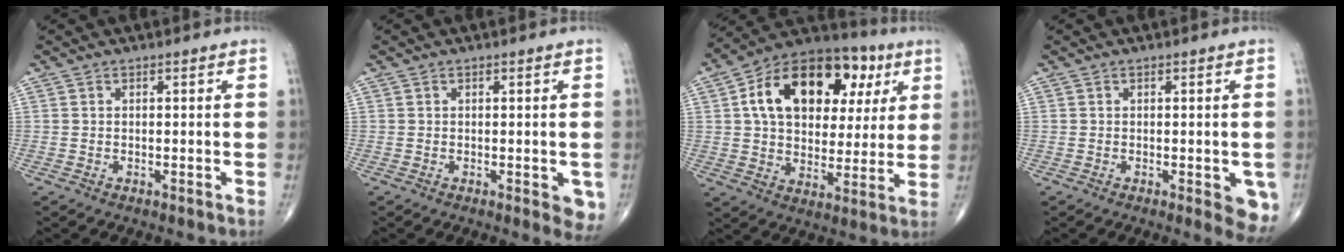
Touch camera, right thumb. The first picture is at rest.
{"total": 4.3, "force": [-0.9, 1.8, 3.7], "torque": [-0.022, -0.005, -0.011]}
{"total": 23.0, "force": [7.2, 14.6, 16.2], "torque": [-0.220, 0.013, 0.107]}
{"total": 5.6, "force": [-1.7, 2.1, 5.0], "torque": [-0.037, -0.008, -0.019]}